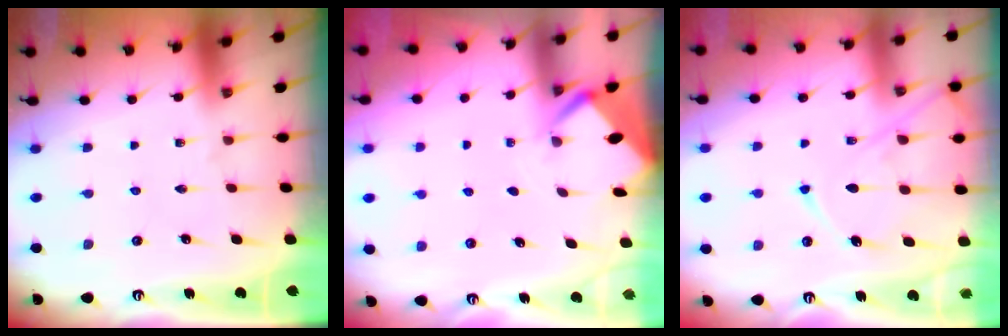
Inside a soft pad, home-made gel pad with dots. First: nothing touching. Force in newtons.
{"total": 2.8, "press": 2.8, "slide": 0.2}
{"total": 11.8, "press": 11.8, "slide": 1.1}